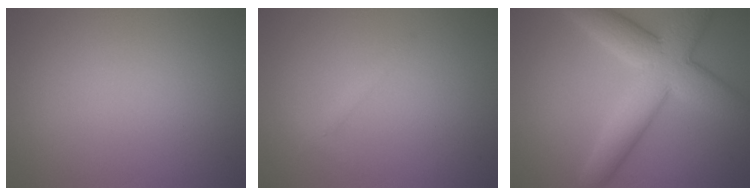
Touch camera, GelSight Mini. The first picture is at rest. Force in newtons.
{"total": 1.1, "press": 1.1, "slide": 0.0}
{"total": 8.7, "press": 8.7, "slide": 0.3}